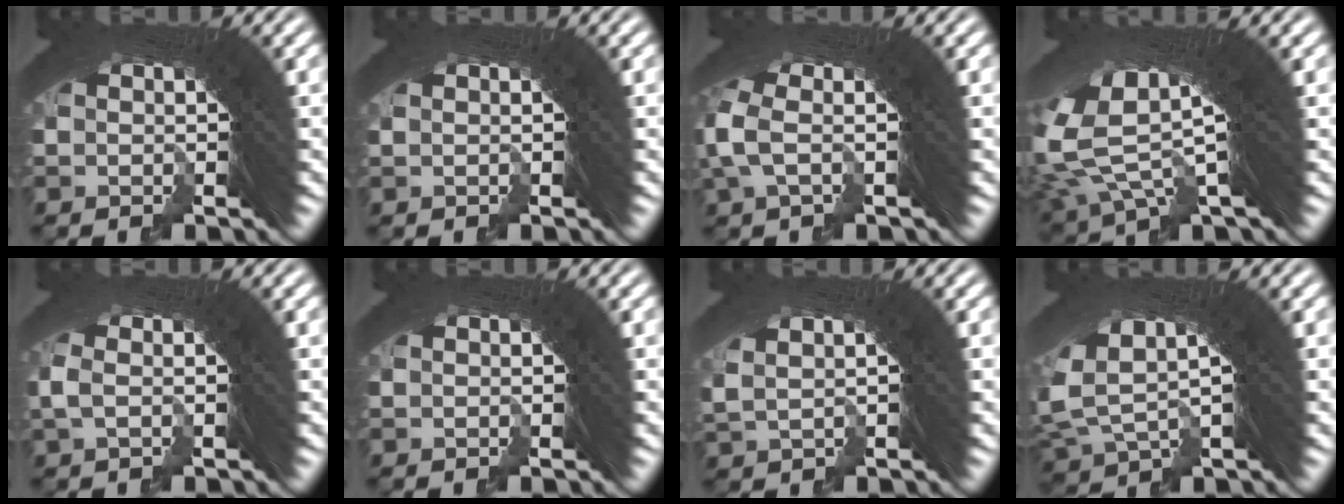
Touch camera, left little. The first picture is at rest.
{"total": 0.8, "force": [0.5, -0.5, 0.3], "torque": [0.007, 0.011, 0.006]}
{"total": 2.5, "force": [0.2, 0.5, 2.4], "torque": [-0.052, 0.004, 0.000]}
{"total": 10.4, "force": [3.3, 5.3, 8.3], "torque": [-0.160, 0.012, 0.049]}
{"total": 1.2, "force": [-0.2, -0.4, 1.1], "torque": [-0.017, 0.008, -0.007]}
{"total": 0.0}
{"total": 2.6, "force": [1.2, 0.7, 2.2], "torque": [-0.026, 0.013, 0.021]}
{"total": 9.0, "force": [3.3, 5.1, 6.6], "torque": [-0.131, 0.014, 0.048]}